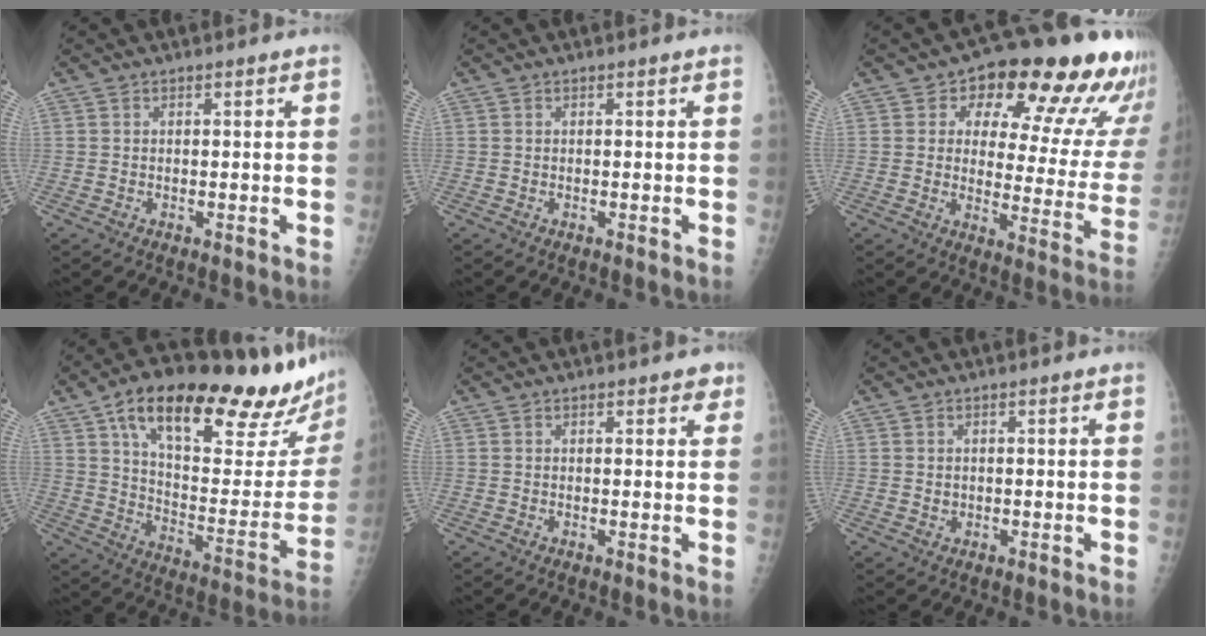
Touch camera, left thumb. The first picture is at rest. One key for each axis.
{"total": 0.0}
{"total": 21.0, "fx": 12.0, "fy": 9.3, "fz": 14.5, "tx": -0.142, "ty": -0.048, "tz": 0.152}
{"total": 33.4, "fx": 21.2, "fy": 10.2, "fz": 23.8, "tx": -0.324, "ty": -0.042, "tz": 0.320}
{"total": 2.3, "fx": 1.5, "fy": 1.2, "fz": 1.2, "tx": 0.005, "ty": -0.004, "tz": 0.014}
{"total": 1.1, "fx": 0.2, "fy": 1.0, "fz": 0.5, "tx": -0.007, "ty": 0.000, "tz": 0.007}